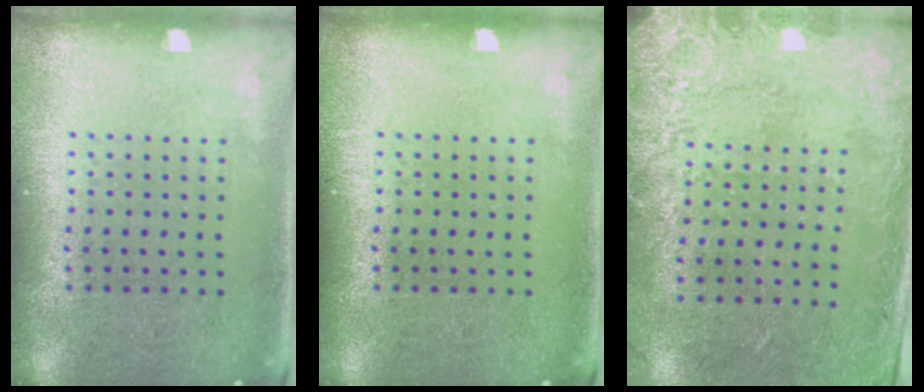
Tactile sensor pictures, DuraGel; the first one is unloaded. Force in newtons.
{"total": 0.0}
{"total": 2.8, "press": 2.0, "slide": 1.9}